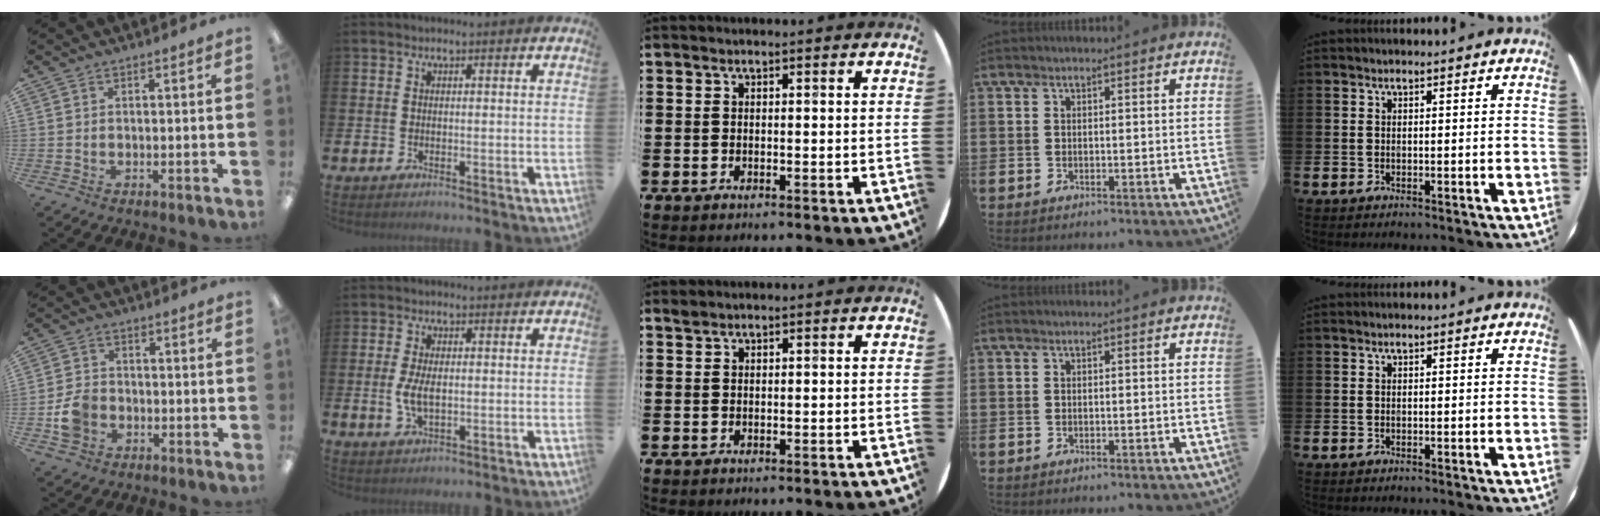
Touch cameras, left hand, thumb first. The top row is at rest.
{"thumb": {"total": 7.0, "force": [-2.2, 5.7, 3.4], "torque": [-0.067, 0.012, -0.040]}, "index": {"total": 4.1, "force": [0.0, 2.0, 3.6], "torque": [-0.076, 0.005, -0.003]}, "middle": {"total": 0.6, "force": [0.6, 0.1, -0.1], "torque": [-0.001, 0.002, 0.013]}}